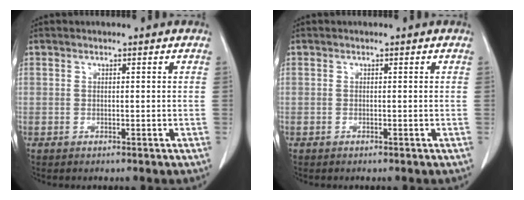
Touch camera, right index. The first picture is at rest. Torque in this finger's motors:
{"motor_torque": [-0.02, 0.00, 0.00, -0.03]}